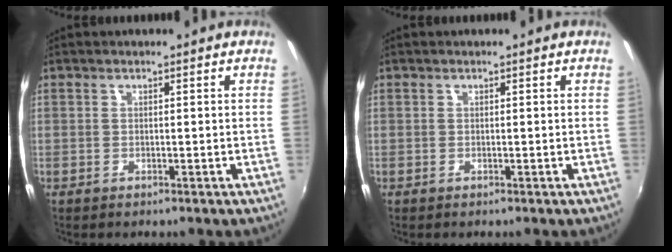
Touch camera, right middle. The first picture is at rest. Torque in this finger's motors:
{"motor_torque": [0.00, 0.00, -0.01, 0.00]}